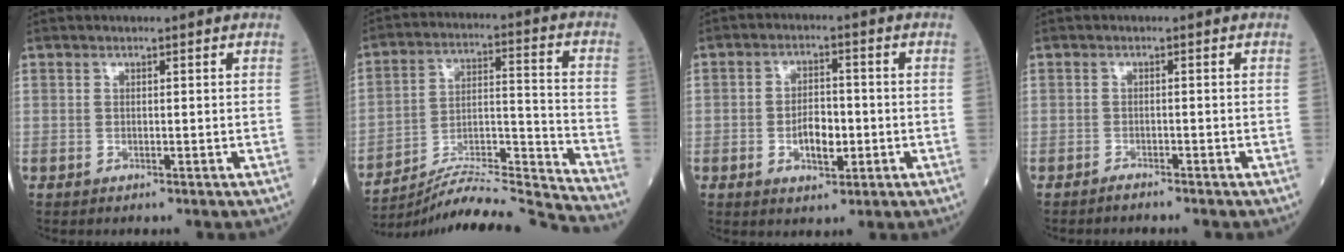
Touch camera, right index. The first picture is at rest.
{"total": 20.3, "force": [-19.7, -2.5, 4.5], "torque": [-0.082, 0.010, -0.314]}
{"total": 5.6, "force": [-1.3, 2.7, 4.7], "torque": [-0.080, 0.004, -0.020]}
{"total": 1.8, "force": [-1.8, 0.0, 0.5], "torque": [-0.009, -0.002, -0.024]}